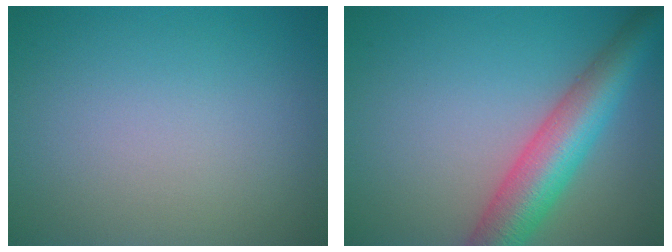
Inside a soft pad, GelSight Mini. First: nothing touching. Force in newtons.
{"total": 7.2, "press": 7.2, "slide": 0.2}